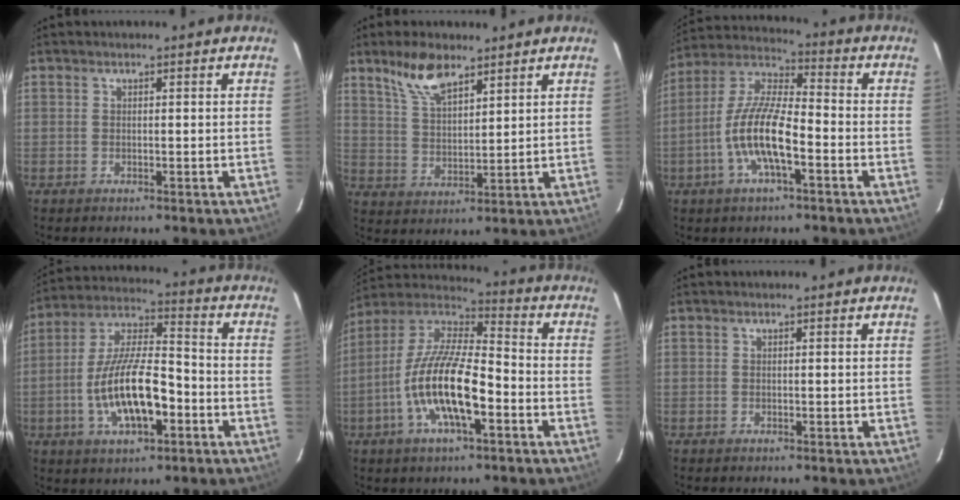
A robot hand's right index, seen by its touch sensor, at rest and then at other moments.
{"total": 8.4, "force": [6.0, 3.1, 4.9], "torque": [-0.094, 0.011, 0.122]}
{"total": 13.0, "force": [-4.5, 3.5, 11.7], "torque": [-0.241, 0.000, -0.090]}
{"total": 15.9, "force": [-4.9, 5.7, 13.9], "torque": [-0.275, 0.003, -0.086]}
{"total": 17.0, "force": [-5.7, 5.3, 15.1], "torque": [-0.300, -0.008, -0.115]}
{"total": 0.0}